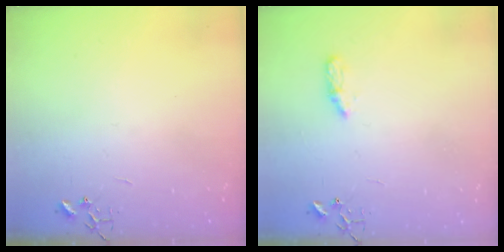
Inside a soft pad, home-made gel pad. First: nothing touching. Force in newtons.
{"total": 4.9, "press": 4.8, "slide": 0.6}